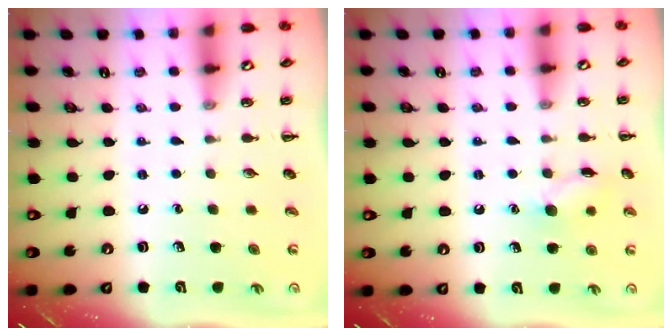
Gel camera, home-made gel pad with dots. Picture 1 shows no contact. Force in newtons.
{"total": 8.1, "press": 8.0, "slide": 0.6}